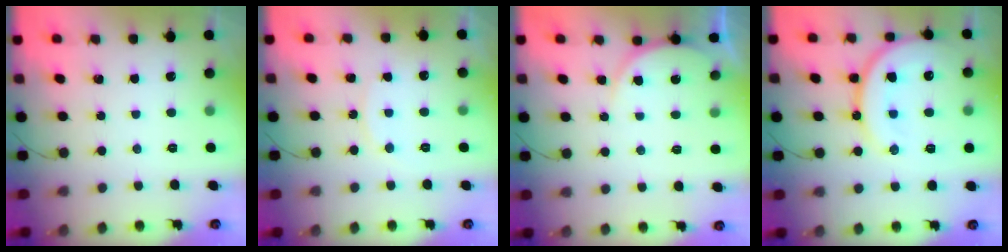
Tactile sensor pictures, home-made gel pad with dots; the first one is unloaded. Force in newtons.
{"total": 4.5, "press": 4.5, "slide": 0.6}
{"total": 6.2, "press": 6.2, "slide": 0.4}
{"total": 16.6, "press": 16.4, "slide": 2.0}